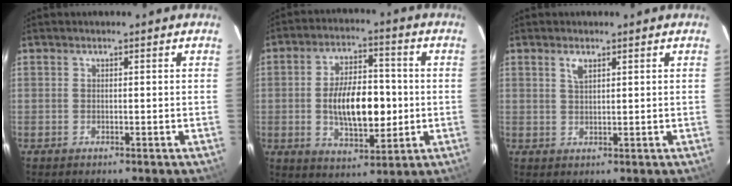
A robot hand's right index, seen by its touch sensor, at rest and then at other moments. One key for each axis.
{"total": 13.5, "fx": -1.2, "fy": 6.5, "fz": 11.7, "tx": -0.208, "ty": 0.007, "tz": -0.010}
{"total": 2.1, "fx": 1.2, "fy": 0.8, "fz": 1.5, "tx": -0.029, "ty": 0.003, "tz": 0.023}